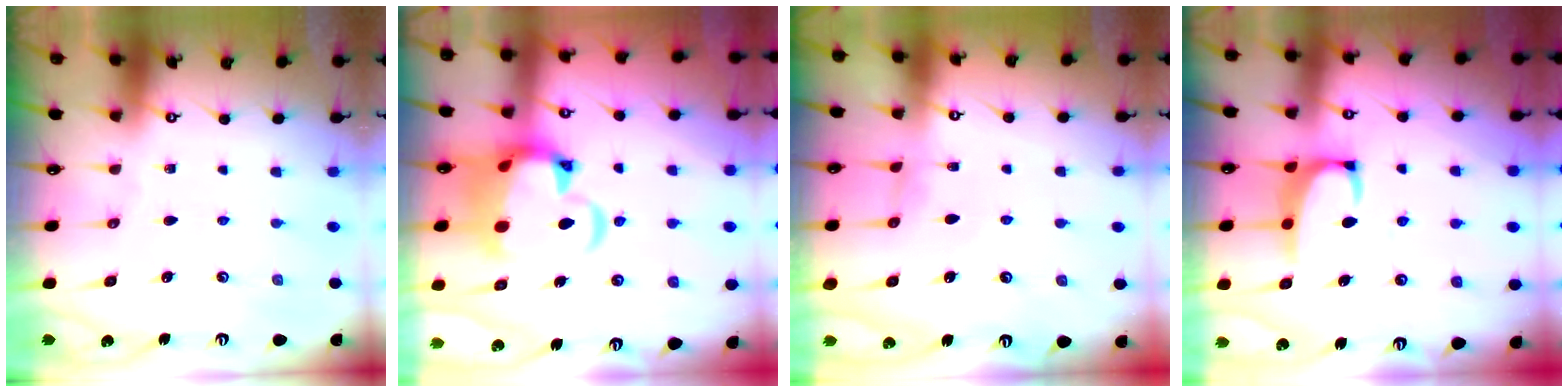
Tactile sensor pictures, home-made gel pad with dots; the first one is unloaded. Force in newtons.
{"total": 10.1, "press": 9.7, "slide": 2.5}
{"total": 1.2, "press": 1.2, "slide": 0.4}
{"total": 3.1, "press": 3.0, "slide": 0.8}